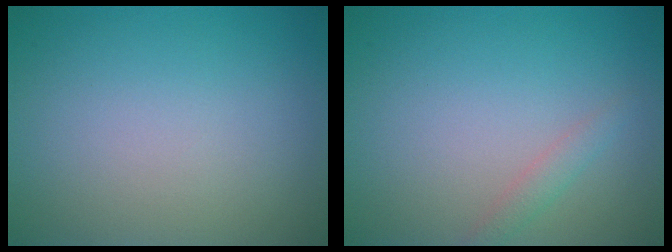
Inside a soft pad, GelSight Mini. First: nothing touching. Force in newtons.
{"total": 1.2, "press": 1.2, "slide": 0.1}